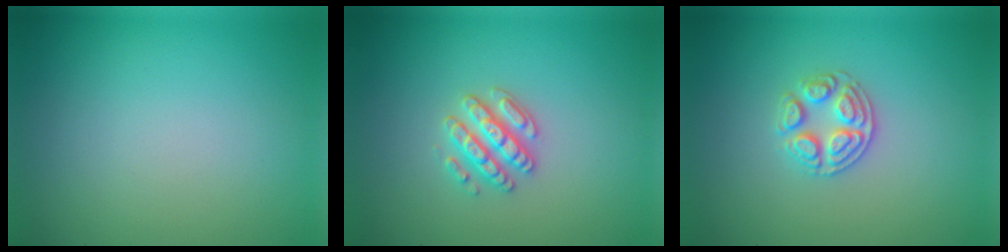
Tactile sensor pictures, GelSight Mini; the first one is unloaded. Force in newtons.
{"total": 2.8, "press": 2.7, "slide": 0.8}
{"total": 2.9, "press": 2.7, "slide": 1.0}